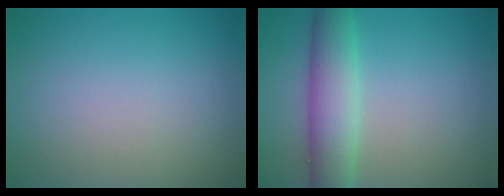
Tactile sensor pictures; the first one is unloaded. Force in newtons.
{"total": 5.3, "press": 5.3, "slide": 0.2}